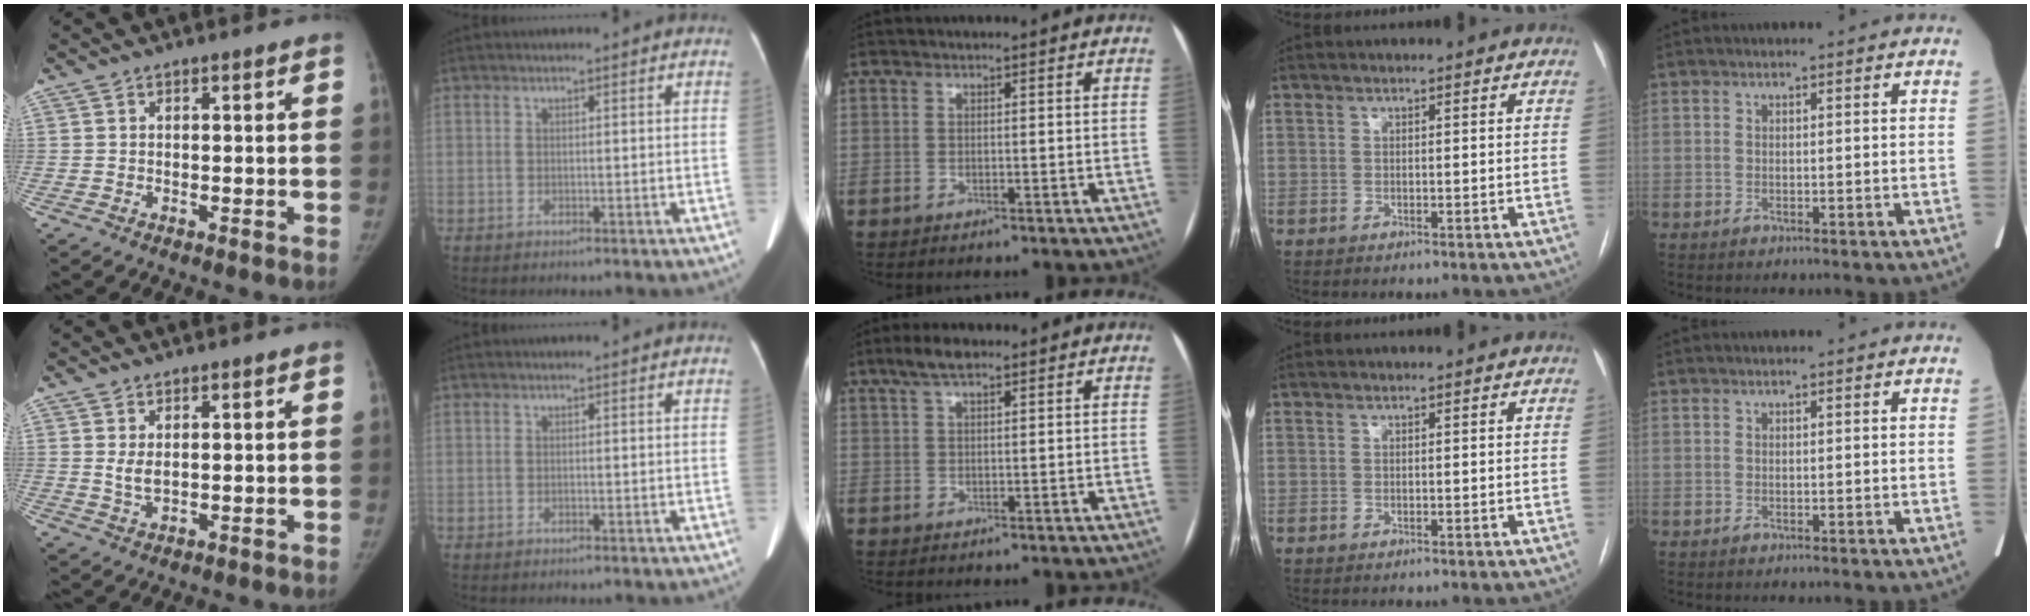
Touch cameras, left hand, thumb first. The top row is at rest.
{"thumb": {"total": 2.7, "force": [0.9, 1.5, 2.1], "torque": [-0.035, -0.010, 0.023]}, "middle": {"total": 3.7, "force": [2.6, 1.0, 2.5], "torque": [-0.054, 0.015, 0.050]}}